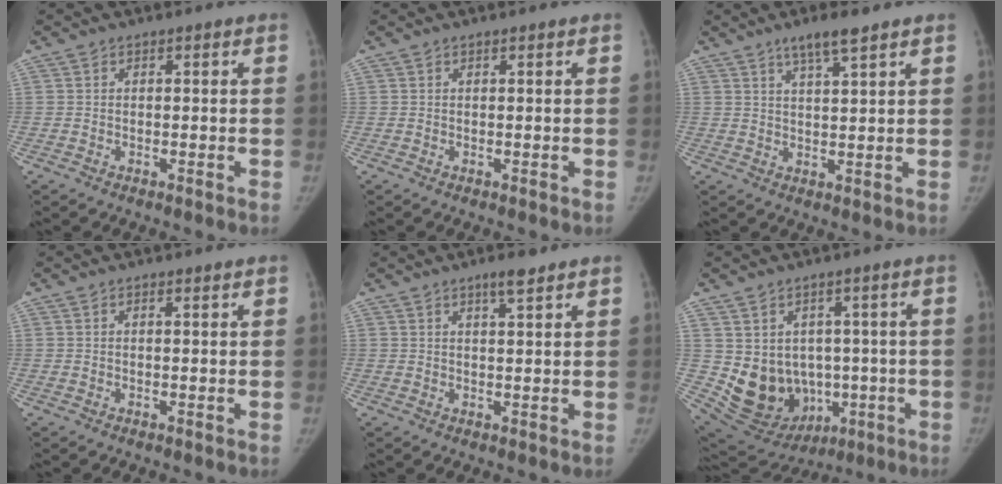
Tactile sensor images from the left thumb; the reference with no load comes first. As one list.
[{"total": 0.0}, {"total": 5.2, "force": [3.6, 0.6, 3.7], "torque": [-0.065, -0.019, 0.067]}, {"total": 0.6, "force": [0.4, 0.0, 0.4], "torque": [-0.007, 0.000, 0.007]}, {"total": 3.3, "force": [2.3, 0.5, 2.2], "torque": [-0.035, -0.015, 0.039]}, {"total": 14.0, "force": [-1.4, 11.7, 7.5], "torque": [-0.096, 0.013, 0.017]}]